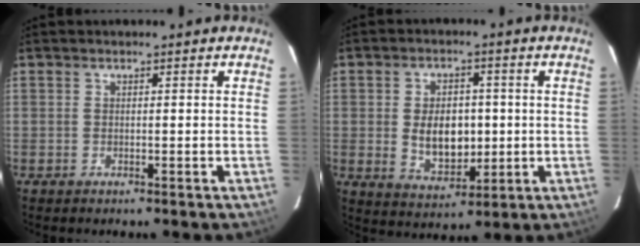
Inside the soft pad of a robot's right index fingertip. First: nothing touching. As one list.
[{"total": 9.1, "force": [-0.2, 5.9, 6.9], "torque": [-0.131, -0.002, 0.010]}]